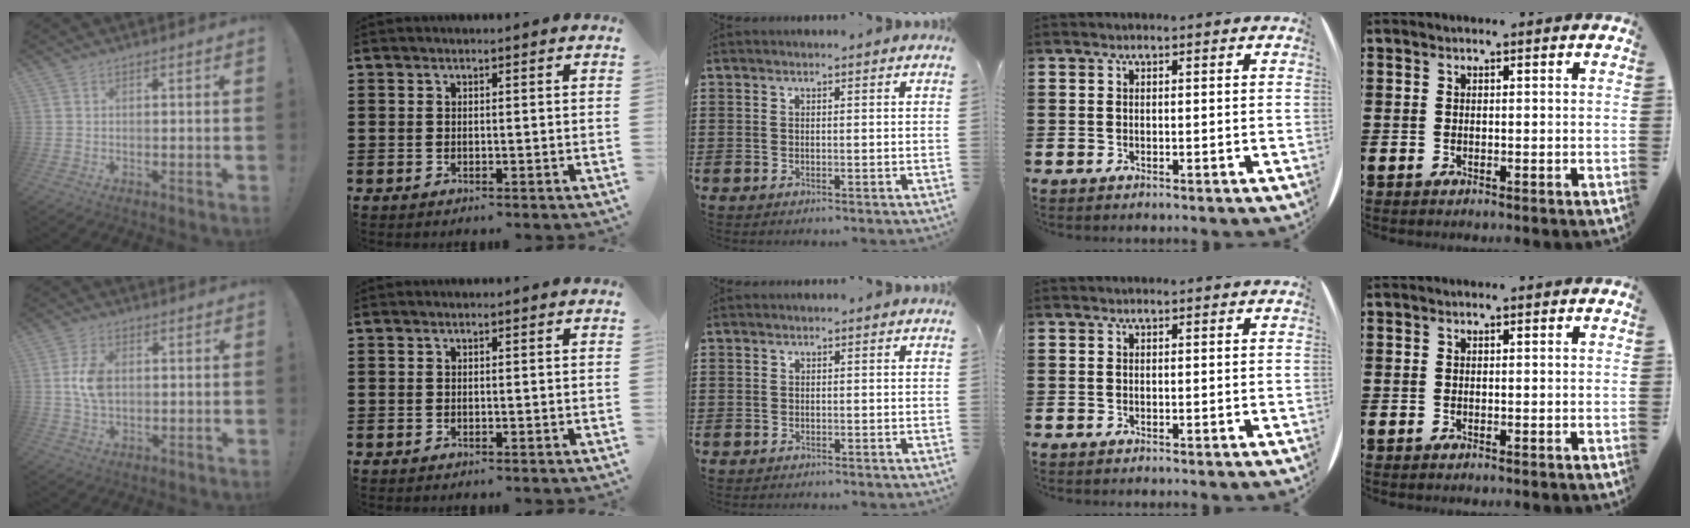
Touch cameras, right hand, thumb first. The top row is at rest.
{"thumb": {"total": 7.6, "force": [0.5, 4.8, 5.9], "torque": [-0.110, 0.002, 0.007]}, "middle": {"total": 0.6, "force": [-0.5, 0.2, 0.0], "torque": [0.000, 0.001, -0.011]}}